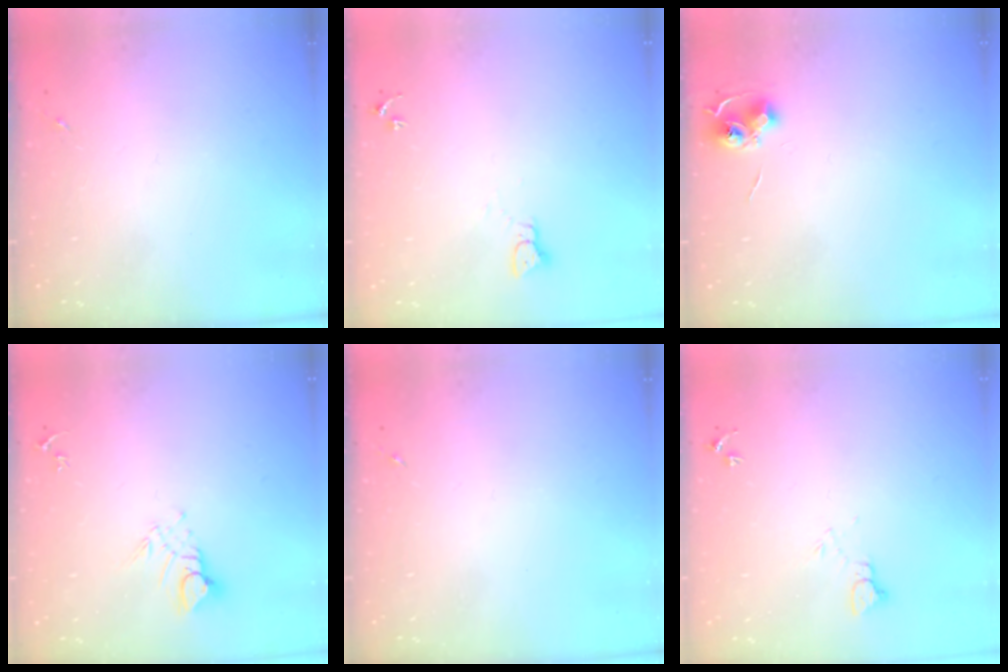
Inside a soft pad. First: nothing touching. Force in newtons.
{"total": 2.3, "press": 2.3, "slide": 0.2}
{"total": 6.8, "press": 6.8, "slide": 0.7}
{"total": 6.2, "press": 6.2, "slide": 0.5}
{"total": 0.0}
{"total": 4.4, "press": 4.3, "slide": 0.4}